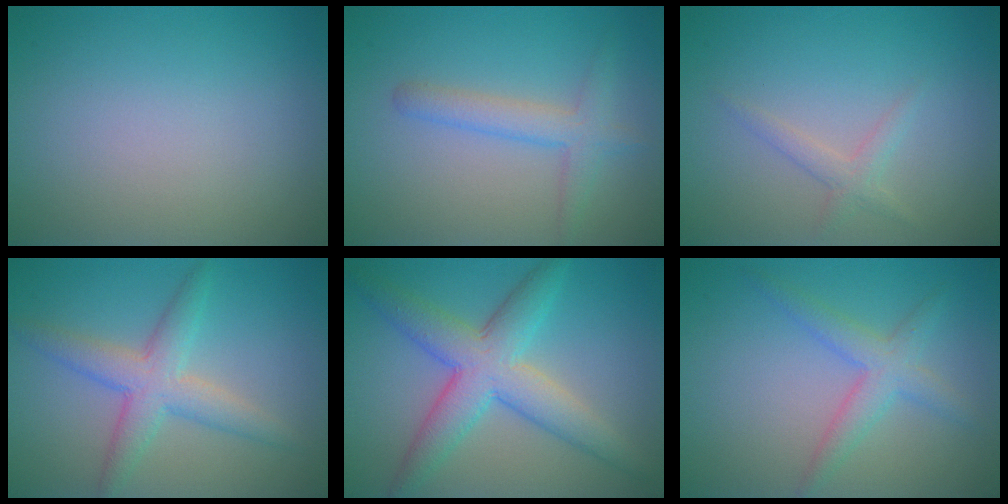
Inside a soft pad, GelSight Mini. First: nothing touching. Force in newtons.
{"total": 2.8, "press": 2.8, "slide": 0.2}
{"total": 1.5, "press": 1.5, "slide": 0.1}
{"total": 4.2, "press": 4.2, "slide": 0.1}
{"total": 6.4, "press": 6.4, "slide": 0.1}
{"total": 2.9, "press": 2.9, "slide": 0.1}